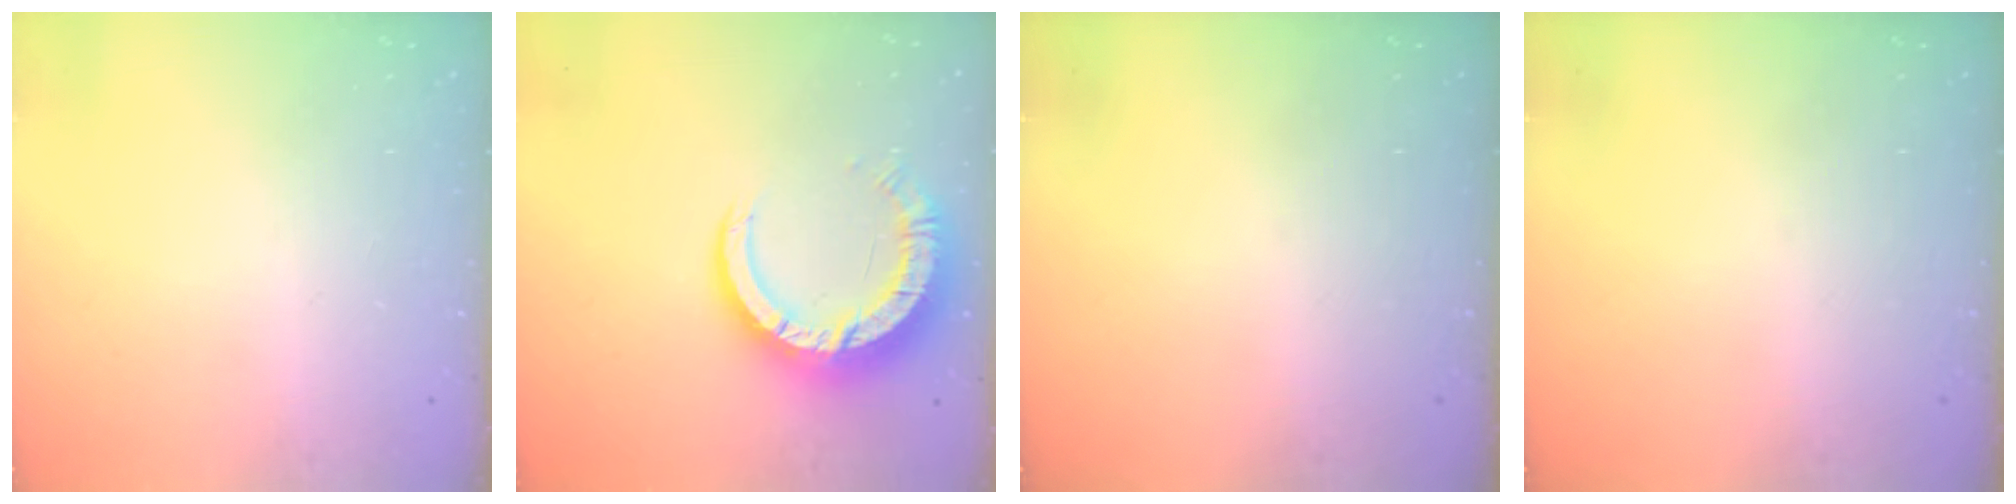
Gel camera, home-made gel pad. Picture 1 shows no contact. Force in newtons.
{"total": 11.8, "press": 11.7, "slide": 1.3}
{"total": 0.0}
{"total": 0.0}